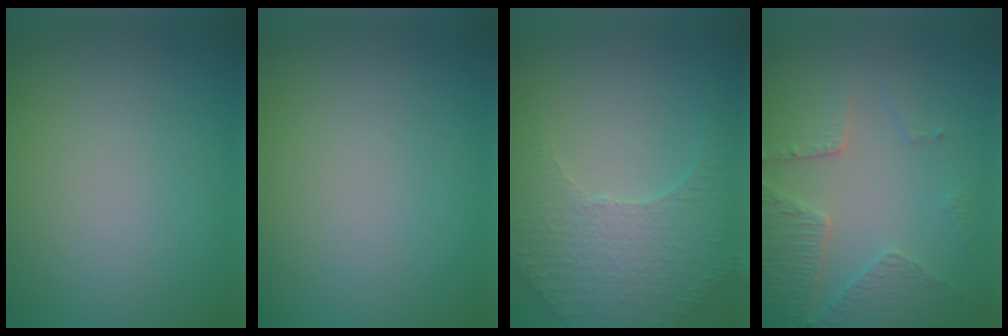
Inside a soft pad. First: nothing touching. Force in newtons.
{"total": 0.0}
{"total": 5.3, "press": 3.6, "slide": 3.9}
{"total": 4.6, "press": 3.4, "slide": 3.1}